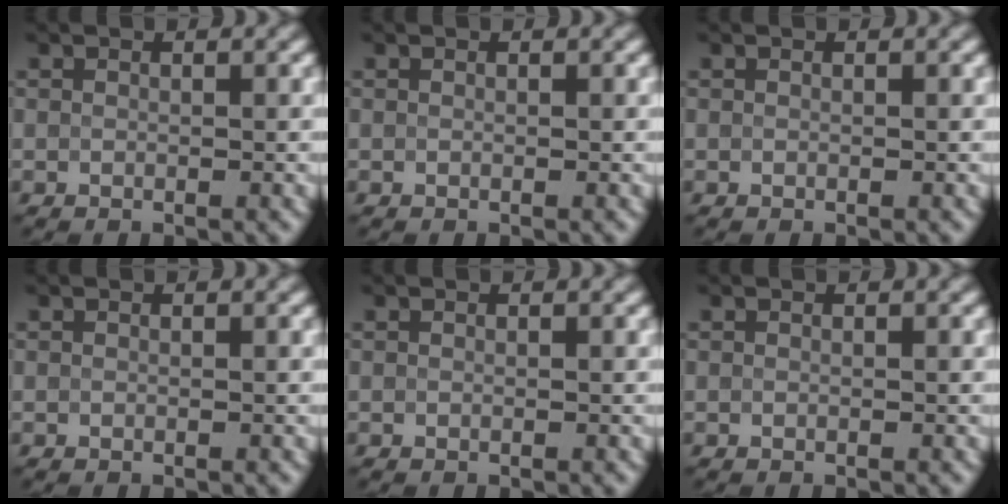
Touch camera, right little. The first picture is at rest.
{"total": 0.0}
{"total": 0.0}
{"total": 0.0}
{"total": 0.0}
{"total": 0.0}